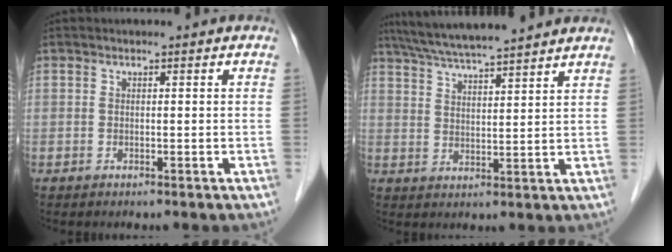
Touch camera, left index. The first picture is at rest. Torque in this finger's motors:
{"motor_torque": [0.08, -0.70, 0.93, 0.21]}